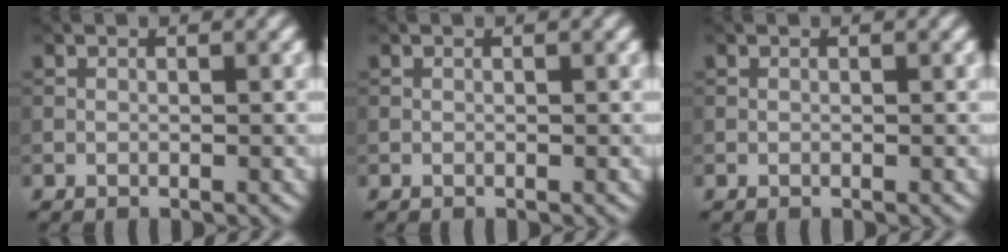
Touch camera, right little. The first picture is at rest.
{"total": 0.0}
{"total": 0.0}